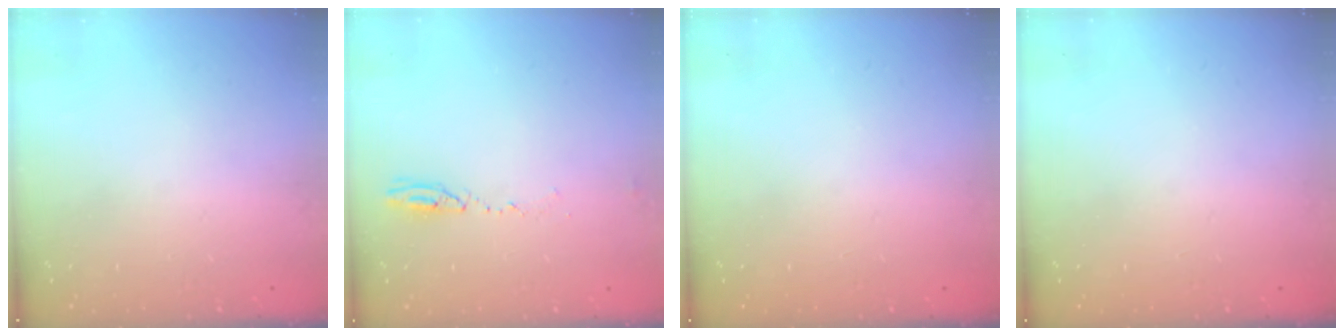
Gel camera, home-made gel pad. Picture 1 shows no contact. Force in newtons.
{"total": 3.9, "press": 3.8, "slide": 1.2}
{"total": 0.0}
{"total": 0.0}